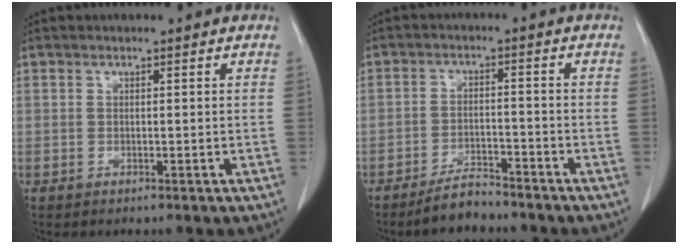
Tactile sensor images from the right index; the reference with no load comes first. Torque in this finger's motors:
{"motor_torque": [-0.26, -0.22, -0.04, -0.03]}